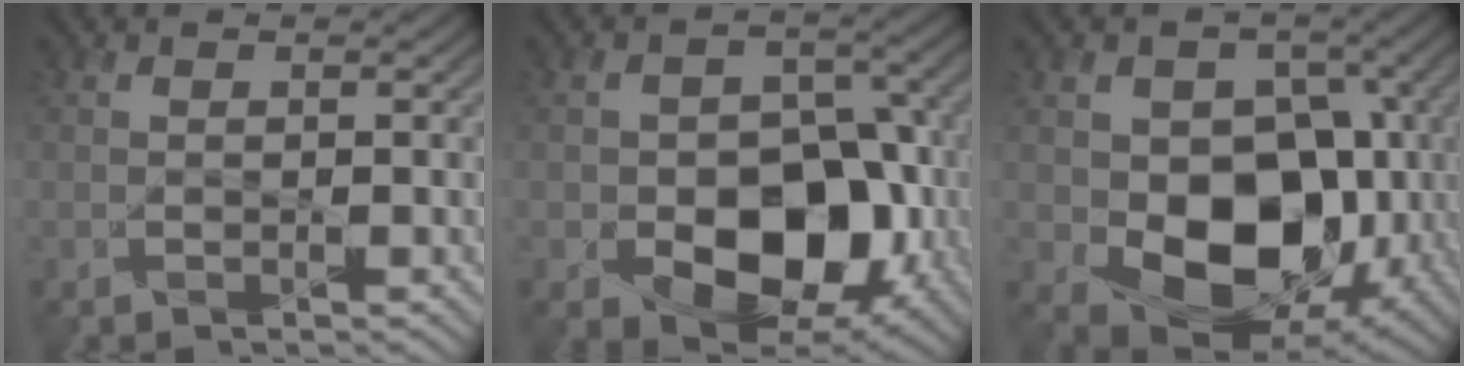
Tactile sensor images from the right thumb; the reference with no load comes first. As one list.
[{"total": 11.8, "force": [-3.8, 7.9, 7.8], "torque": [-0.112, -0.013, -0.061]}, {"total": 12.6, "force": [-2.2, 9.3, 8.3], "torque": [-0.123, -0.017, -0.040]}]